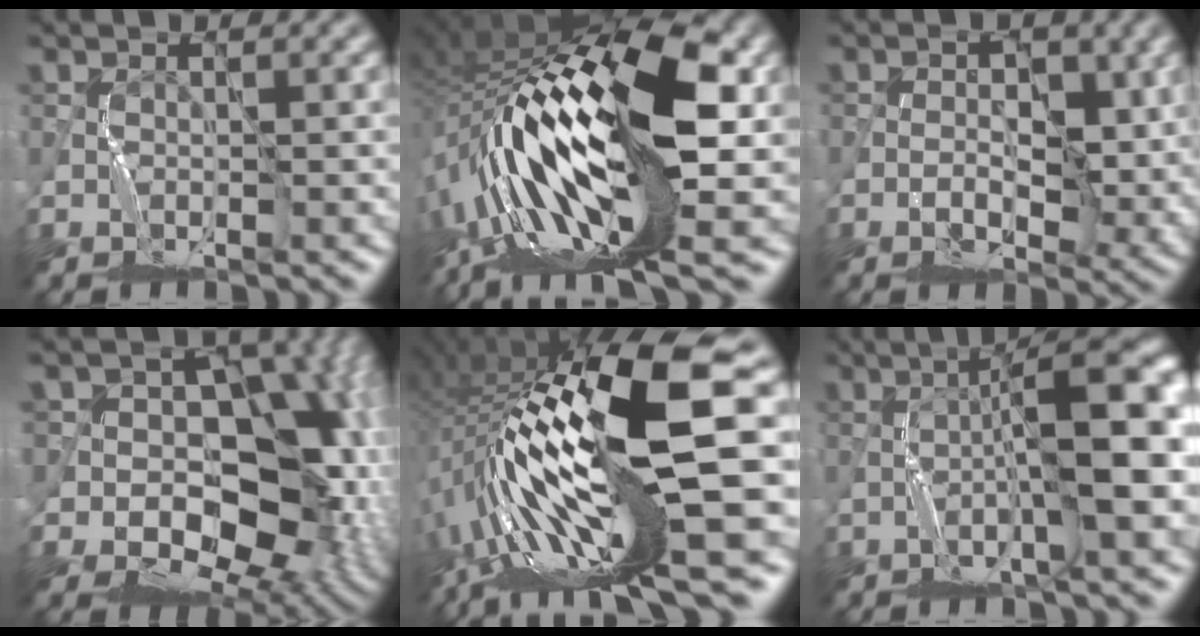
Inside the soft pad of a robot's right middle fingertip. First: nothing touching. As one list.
[{"total": 17.8, "force": [-1.9, 7.6, 16.0], "torque": [-0.306, 0.032, -0.048]}, {"total": 4.4, "force": [-0.3, 2.7, 3.5], "torque": [-0.043, -0.005, -0.007]}, {"total": 15.6, "force": [-0.4, 11.8, 10.2], "torque": [-0.085, 0.003, -0.010]}, {"total": 17.7, "force": [-1.2, 4.6, 17.1], "torque": [-0.330, 0.018, -0.021]}, {"total": 9.2, "force": [-1.0, 1.4, 9.1], "torque": [-0.137, 0.022, -0.019]}]